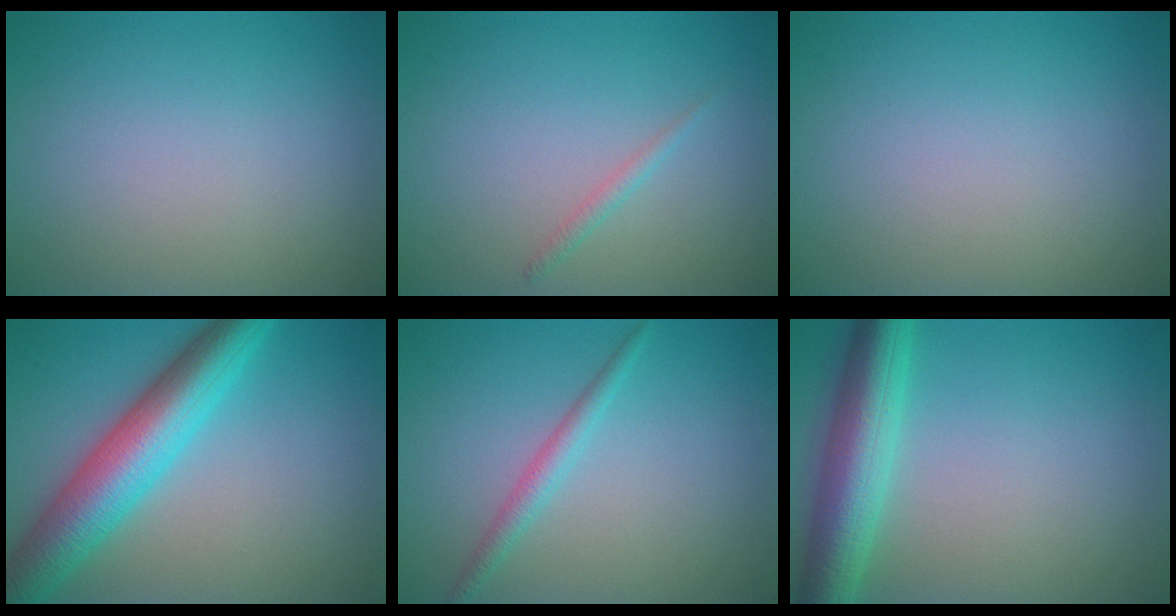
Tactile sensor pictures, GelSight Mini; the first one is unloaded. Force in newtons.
{"total": 0.9, "press": 0.9, "slide": 0.1}
{"total": 0.0}
{"total": 8.3, "press": 8.3, "slide": 0.1}
{"total": 1.8, "press": 1.8, "slide": 0.1}
{"total": 6.6, "press": 6.6, "slide": 0.2}